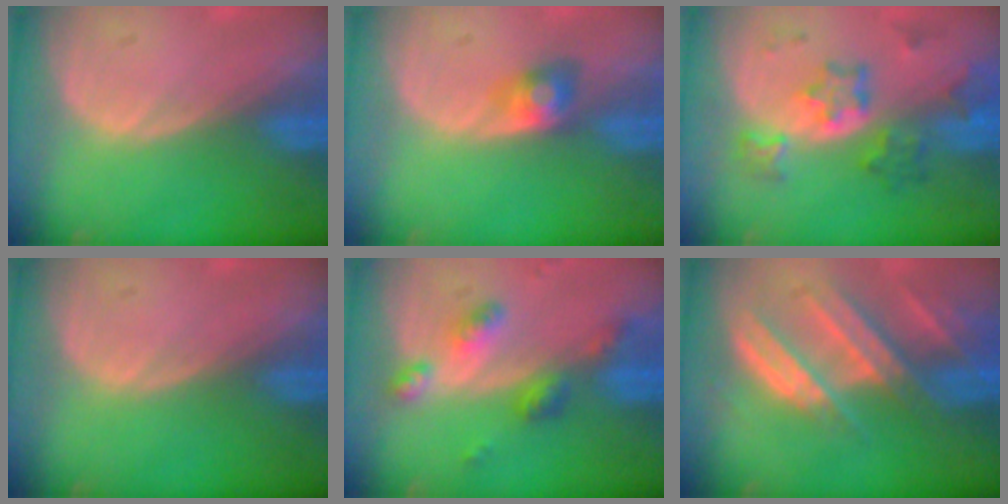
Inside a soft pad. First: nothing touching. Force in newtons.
{"total": 2.9, "press": 2.8, "slide": 0.1}
{"total": 6.8, "press": 6.6, "slide": 1.5}
{"total": 0.0}
{"total": 6.0, "press": 5.2, "slide": 2.9}
{"total": 8.8, "press": 8.1, "slide": 3.4}